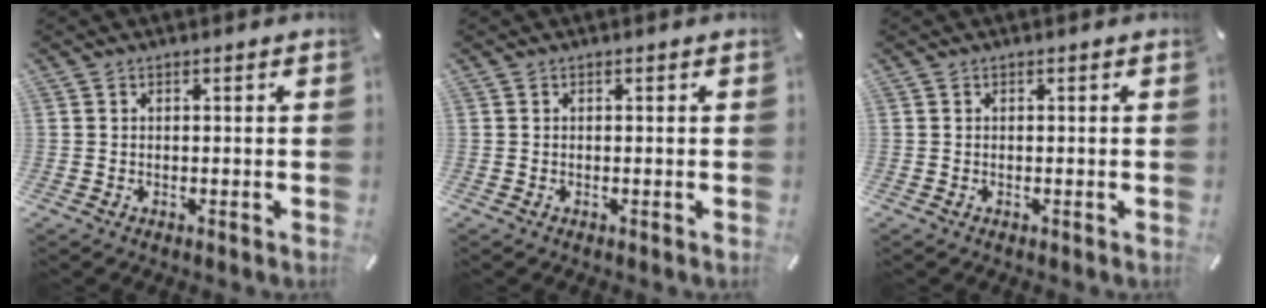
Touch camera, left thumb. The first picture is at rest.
{"total": 0.0}
{"total": 0.0}